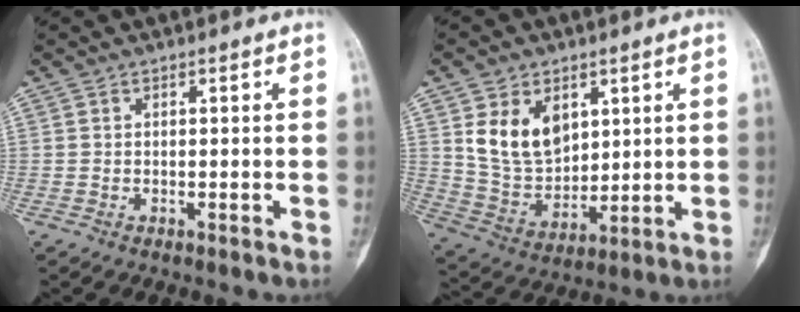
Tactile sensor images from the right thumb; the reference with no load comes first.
{"total": 12.1, "force": [4.6, 8.4, 7.4], "torque": [-0.101, -0.026, 0.104]}